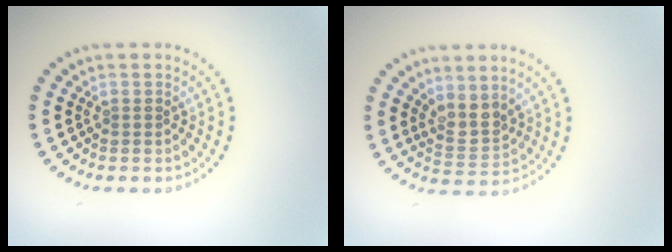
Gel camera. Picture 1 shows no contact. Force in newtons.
{"total": 2.5, "press": 2.0, "slide": 1.6}